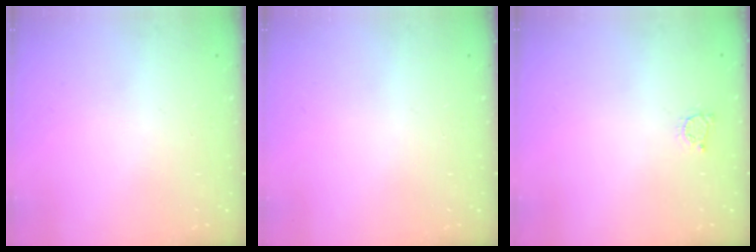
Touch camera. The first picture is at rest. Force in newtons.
{"total": 0.0}
{"total": 2.4, "press": 2.4, "slide": 0.3}